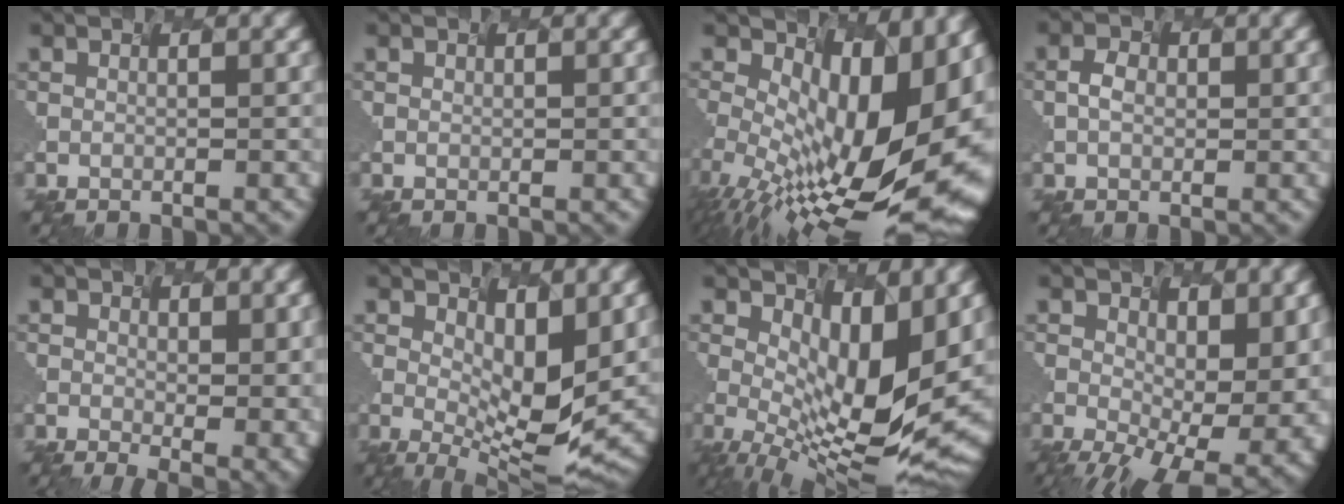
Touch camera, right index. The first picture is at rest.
{"total": 1.0, "force": [-0.3, -0.6, -0.7], "torque": [-0.004, -0.011, 0.015]}
{"total": 14.7, "force": [-1.6, 5.8, 13.5], "torque": [-0.237, -0.029, 0.019]}
{"total": 1.1, "force": [-1.1, 0.1, -0.3], "torque": [-0.025, -0.012, 0.013]}
{"total": 2.9, "force": [0.0, 0.4, 2.9], "torque": [-0.047, -0.028, 0.039]}
{"total": 5.0, "force": [0.1, 0.9, 5.0], "torque": [-0.112, -0.027, 0.036]}
{"total": 9.0, "force": [0.6, 2.4, 8.7], "torque": [-0.176, -0.028, 0.056]}
{"total": 9.6, "force": [-0.9, 3.9, 8.8], "torque": [-0.134, -0.031, 0.049]}